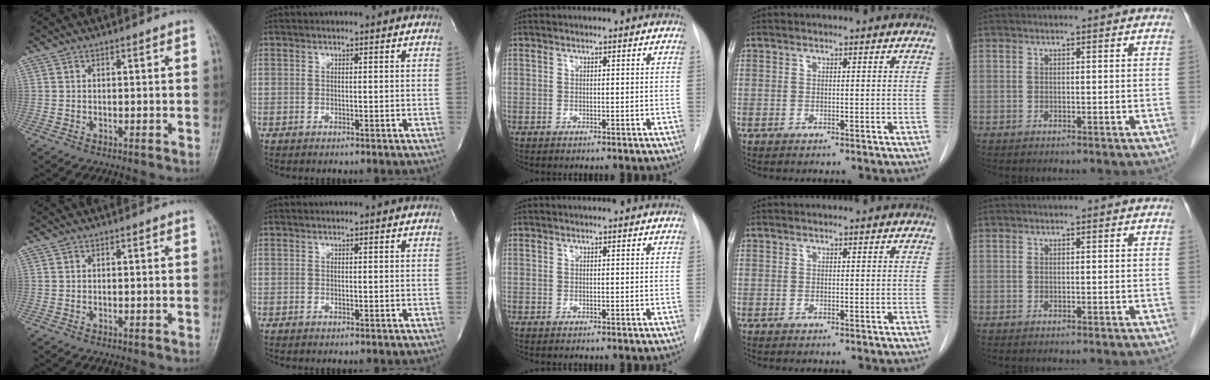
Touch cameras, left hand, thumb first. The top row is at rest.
{}